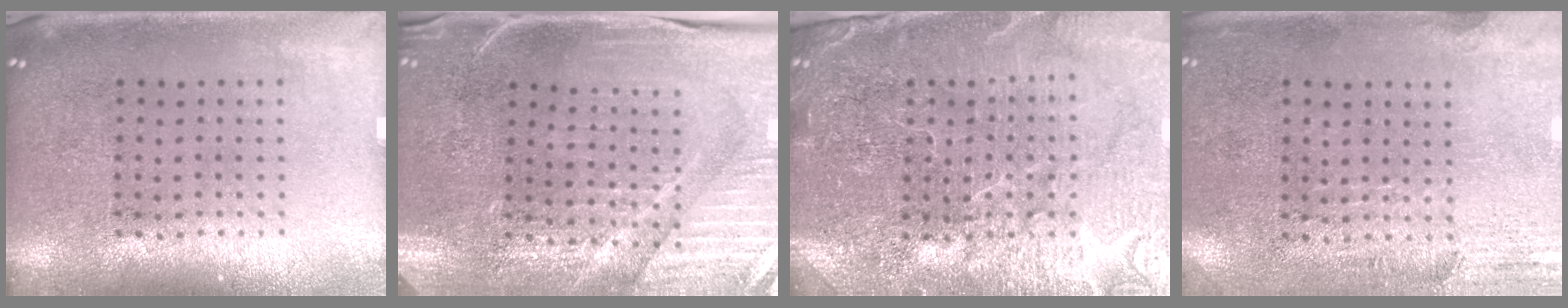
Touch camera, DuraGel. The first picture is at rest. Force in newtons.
{"total": 3.8, "press": 3.8, "slide": 0.5}
{"total": 4.2, "press": 4.0, "slide": 1.2}
{"total": 2.9, "press": 2.4, "slide": 1.5}